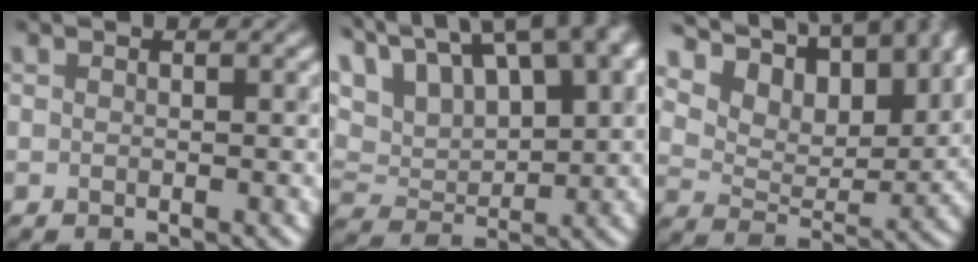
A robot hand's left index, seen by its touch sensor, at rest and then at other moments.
{"total": 12.5, "force": [8.4, 4.8, 7.9], "torque": [-0.198, 0.018, 0.166]}
{"total": 9.7, "force": [8.6, 3.0, 3.3], "torque": [-0.119, -0.012, 0.179]}